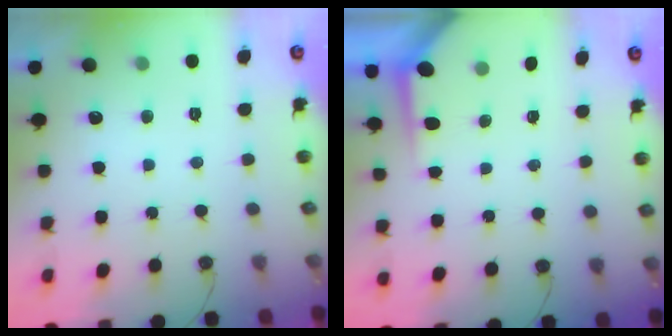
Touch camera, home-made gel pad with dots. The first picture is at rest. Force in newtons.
{"total": 3.3, "press": 3.3, "slide": 0.4}